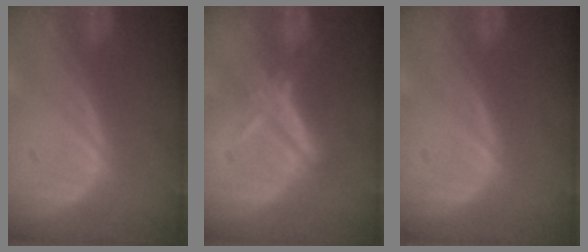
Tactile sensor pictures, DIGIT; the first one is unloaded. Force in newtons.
{"total": 5.5, "press": 4.9, "slide": 2.5}
{"total": 0.0}